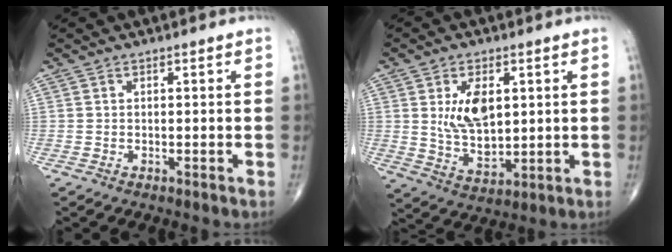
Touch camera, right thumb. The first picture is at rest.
{"total": 10.1, "force": [2.3, 5.7, 7.9], "torque": [-0.124, -0.021, 0.055]}